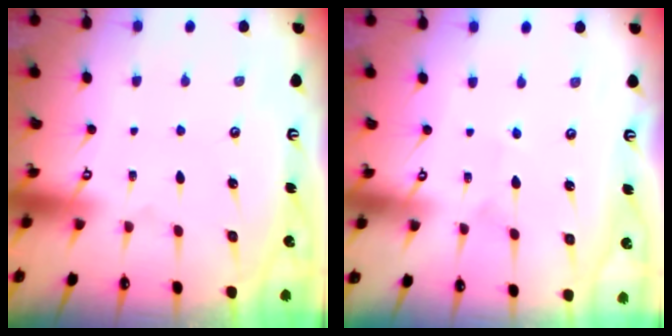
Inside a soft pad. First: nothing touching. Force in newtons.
{"total": 1.1, "press": 1.1, "slide": 0.1}